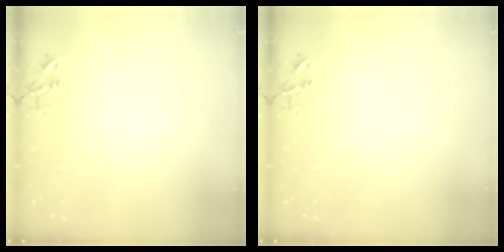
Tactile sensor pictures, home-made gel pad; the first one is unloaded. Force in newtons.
{"total": 0.0}